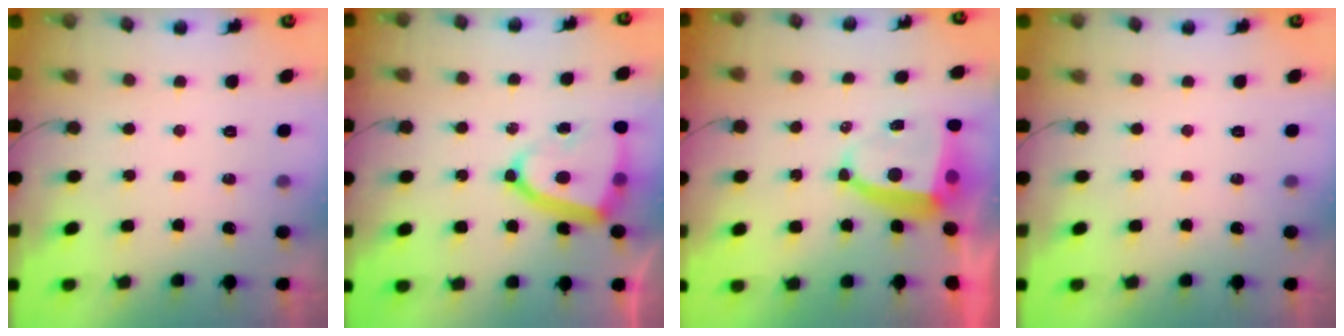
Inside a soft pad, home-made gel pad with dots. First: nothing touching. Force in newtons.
{"total": 14.9, "press": 14.8, "slide": 1.7}
{"total": 7.7, "press": 7.6, "slide": 1.1}
{"total": 0.0}